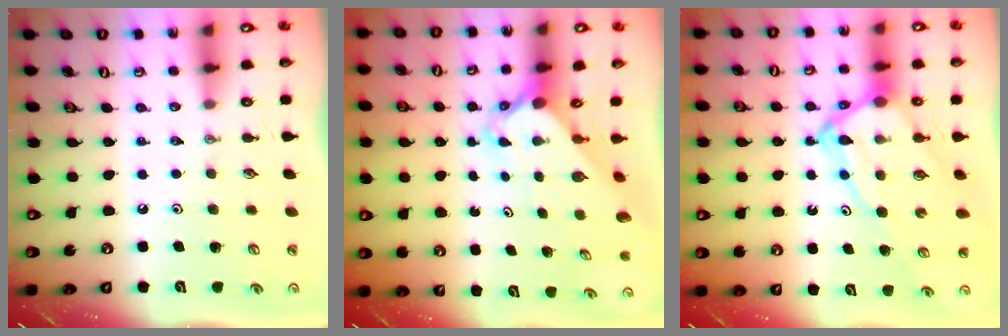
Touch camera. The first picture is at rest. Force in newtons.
{"total": 2.6, "press": 2.6, "slide": 0.2}
{"total": 13.0, "press": 13.0, "slide": 1.3}